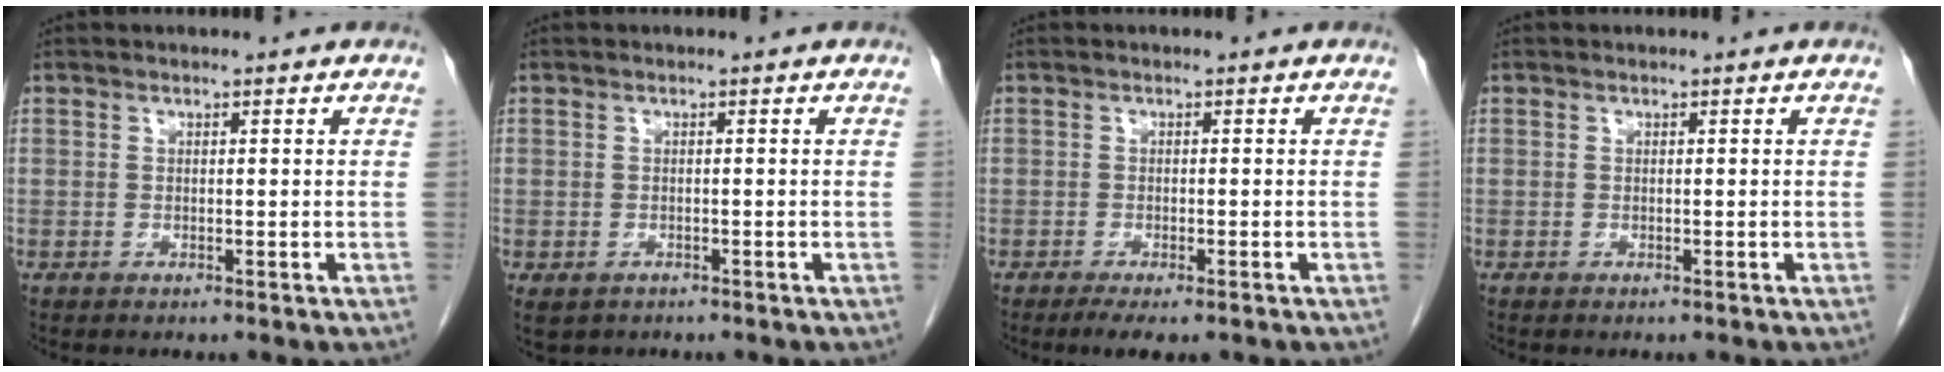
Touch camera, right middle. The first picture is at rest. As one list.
[{"total": 2.8, "force": [-1.8, 1.9, 0.9], "torque": [-0.019, -0.003, -0.022]}, {"total": 4.1, "force": [-2.9, 1.0, 2.6], "torque": [-0.039, -0.010, -0.041]}, {"total": 0.0}]